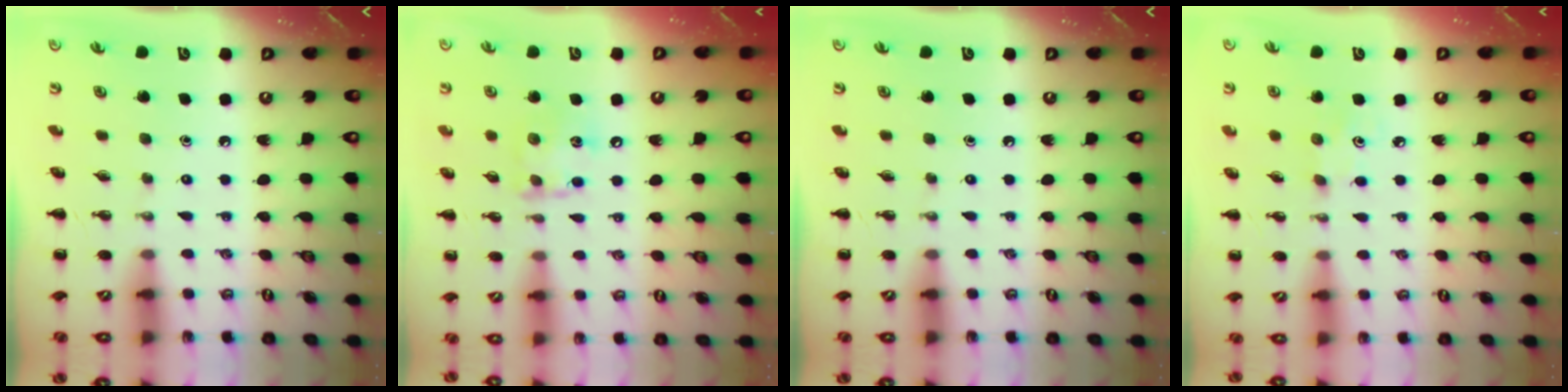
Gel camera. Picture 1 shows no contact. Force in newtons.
{"total": 9.1, "press": 9.1, "slide": 0.8}
{"total": 0.0}
{"total": 2.6, "press": 2.5, "slide": 0.8}